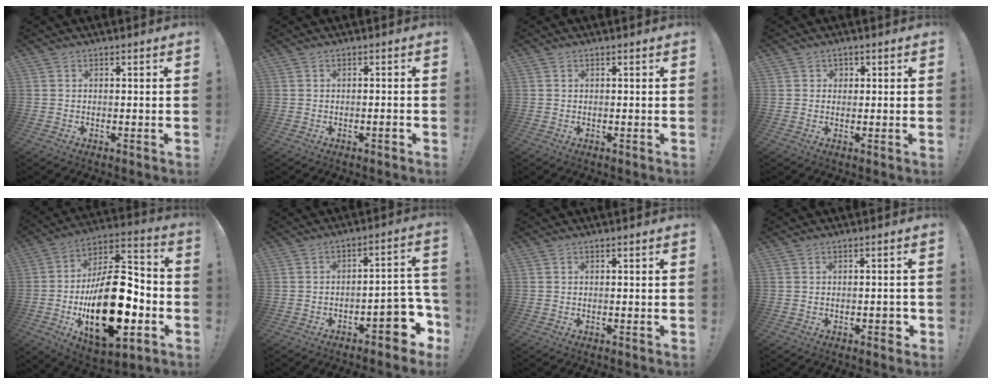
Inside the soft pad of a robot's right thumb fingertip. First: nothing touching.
{"total": 1.4, "force": [-0.9, 0.4, 1.0], "torque": [-0.013, 0.003, -0.014]}
{"total": 0.6, "force": [0.2, 0.5, 0.0], "torque": [-0.002, 0.001, 0.005]}
{"total": 1.5, "force": [0.3, 1.4, 0.3], "torque": [-0.001, -0.003, 0.003]}
{"total": 29.2, "force": [-6.6, 15.1, 24.1], "torque": [-0.425, 0.041, -0.091]}
{"total": 10.6, "force": [-5.4, 4.3, 8.0], "torque": [-0.076, 0.024, -0.090]}
{"total": 0.0}
{"total": 2.6, "force": [-1.1, 1.4, 1.9], "torque": [-0.024, 0.006, -0.019]}